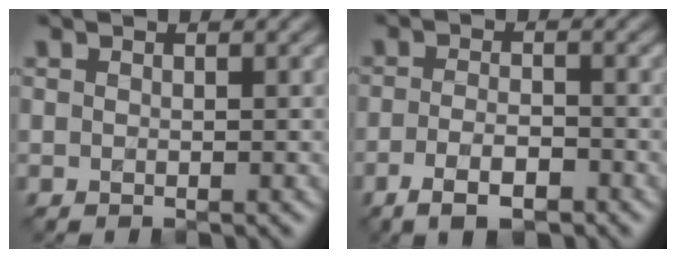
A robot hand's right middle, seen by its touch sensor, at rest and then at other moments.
{"total": 3.6, "force": [-2.0, 1.2, 2.8], "torque": [-0.054, -0.004, -0.038]}